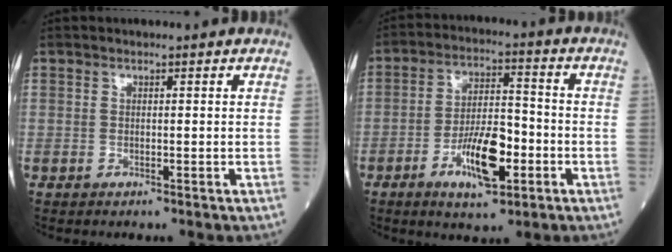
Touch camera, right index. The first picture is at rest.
{"total": 9.8, "force": [-3.9, 3.1, 8.5], "torque": [-0.157, 0.003, -0.066]}